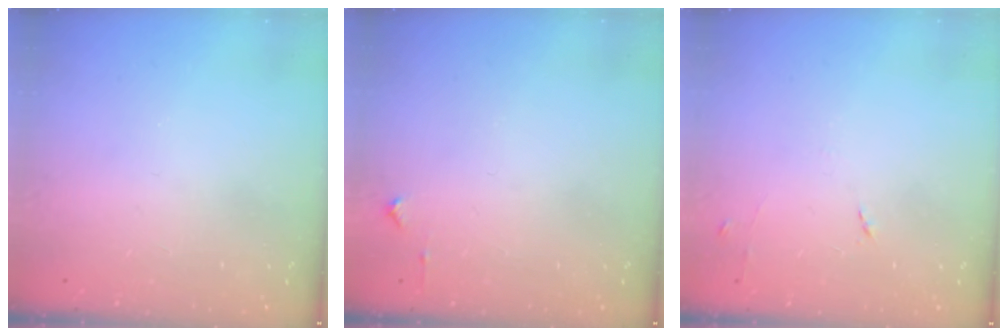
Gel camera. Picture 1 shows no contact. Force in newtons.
{"total": 3.0, "press": 3.0, "slide": 0.4}
{"total": 5.3, "press": 5.2, "slide": 0.8}